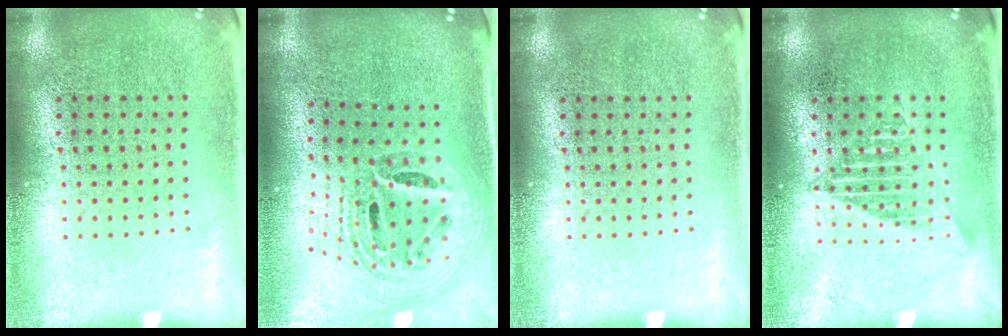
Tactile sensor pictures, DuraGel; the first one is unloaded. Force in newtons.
{"total": 1.8, "press": 1.5, "slide": 1.0}
{"total": 0.0}
{"total": 2.2, "press": 2.2, "slide": 0.2}